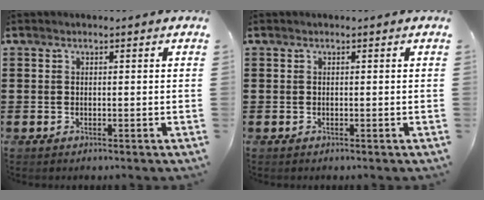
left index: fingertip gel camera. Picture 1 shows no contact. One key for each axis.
{"total": 0.0}